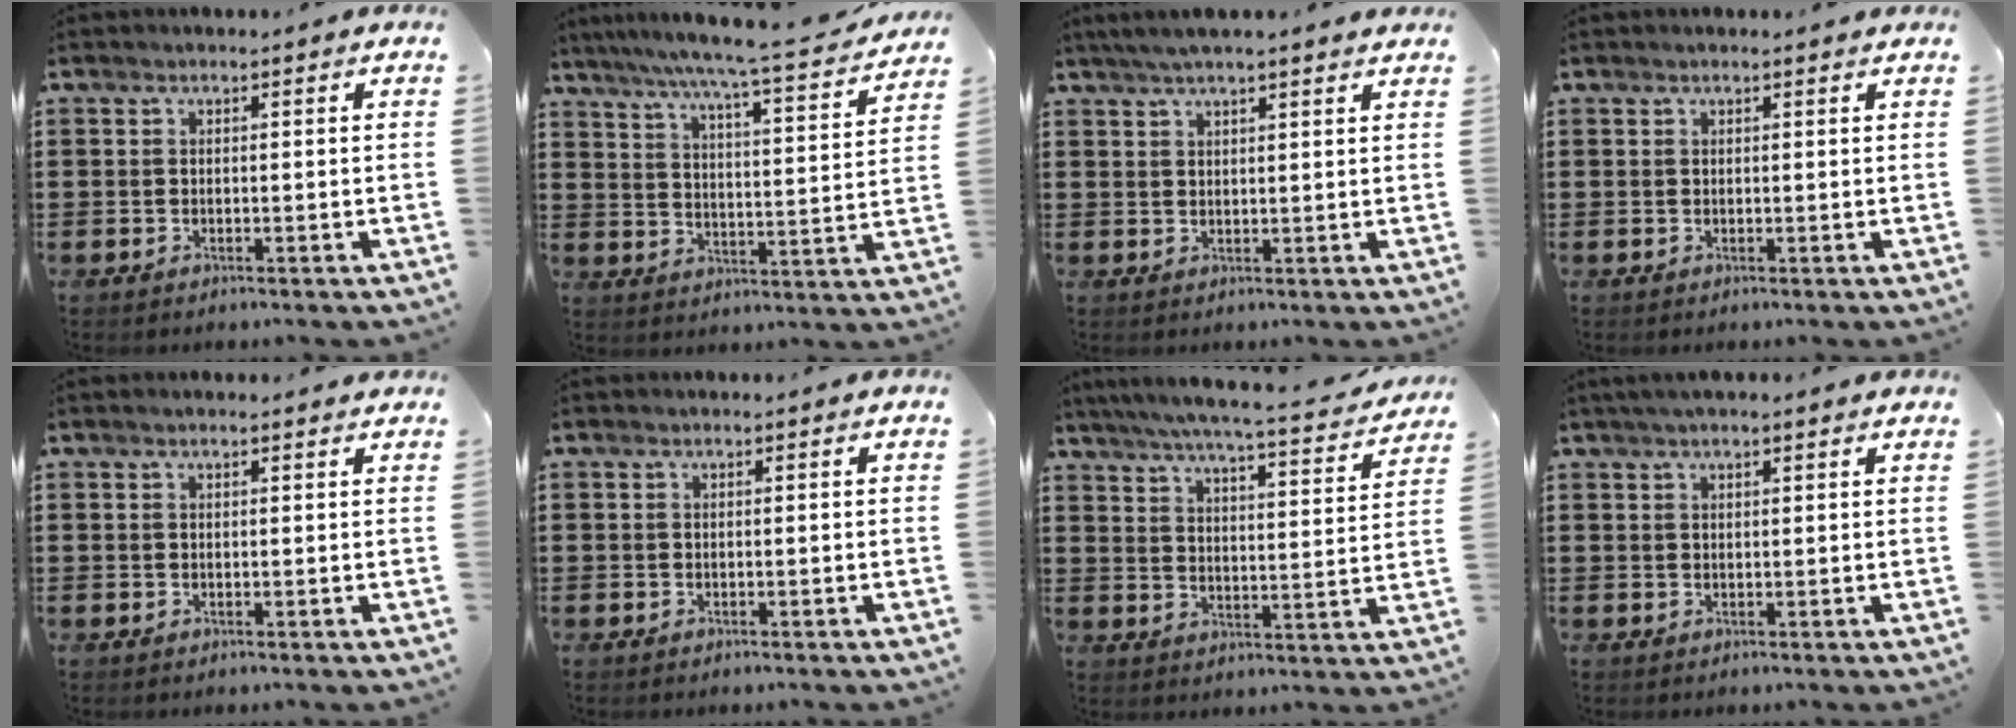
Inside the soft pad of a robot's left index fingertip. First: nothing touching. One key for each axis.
{"total": 6.6, "fx": 5.7, "fy": -0.7, "fz": 3.2, "tx": -0.086, "ty": -0.044, "tz": 0.089}
{"total": 3.4, "fx": 2.8, "fy": 0.1, "fz": 1.9, "tx": -0.042, "ty": 0.002, "tz": 0.051}
{"total": 0.5, "fx": 0.4, "fy": 0.0, "fz": 0.3, "tx": -0.007, "ty": 0.000, "tz": 0.008}
{"total": 0.6, "fx": 0.5, "fy": 0.1, "fz": 0.3, "tx": -0.008, "ty": 0.002, "tz": 0.009}
{"total": 0.0}
{"total": 5.8, "fx": 5.2, "fy": -0.2, "fz": 2.6, "tx": -0.073, "ty": -0.037, "tz": 0.084}
{"total": 1.8, "fx": 1.4, "fy": 0.3, "fz": 1.2, "tx": -0.024, "ty": 0.003, "tz": 0.026}